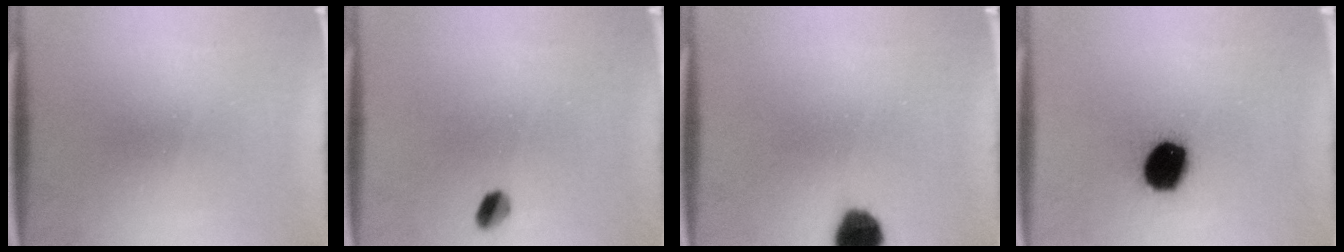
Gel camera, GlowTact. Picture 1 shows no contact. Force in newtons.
{"total": 2.7}
{"total": 7.2}
{"total": 13.7}